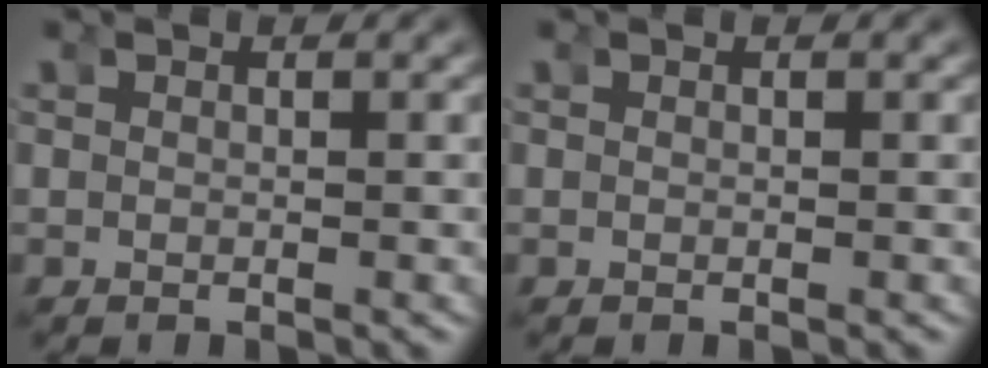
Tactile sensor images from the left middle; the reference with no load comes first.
{"total": 0.0}